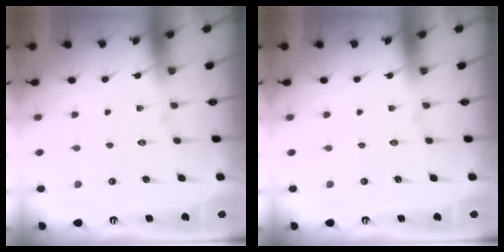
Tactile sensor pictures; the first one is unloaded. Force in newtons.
{"total": 0.0}